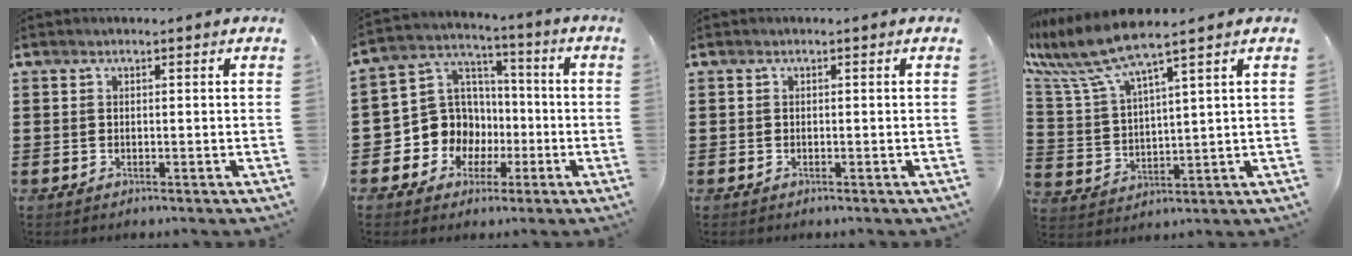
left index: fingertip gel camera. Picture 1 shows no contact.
{"total": 9.6, "force": [-2.1, 9.2, 1.9], "torque": [-0.089, 0.006, -0.034]}
{"total": 0.0}
{"total": 8.0, "force": [6.7, 0.5, 4.3], "torque": [-0.119, -0.035, 0.114]}